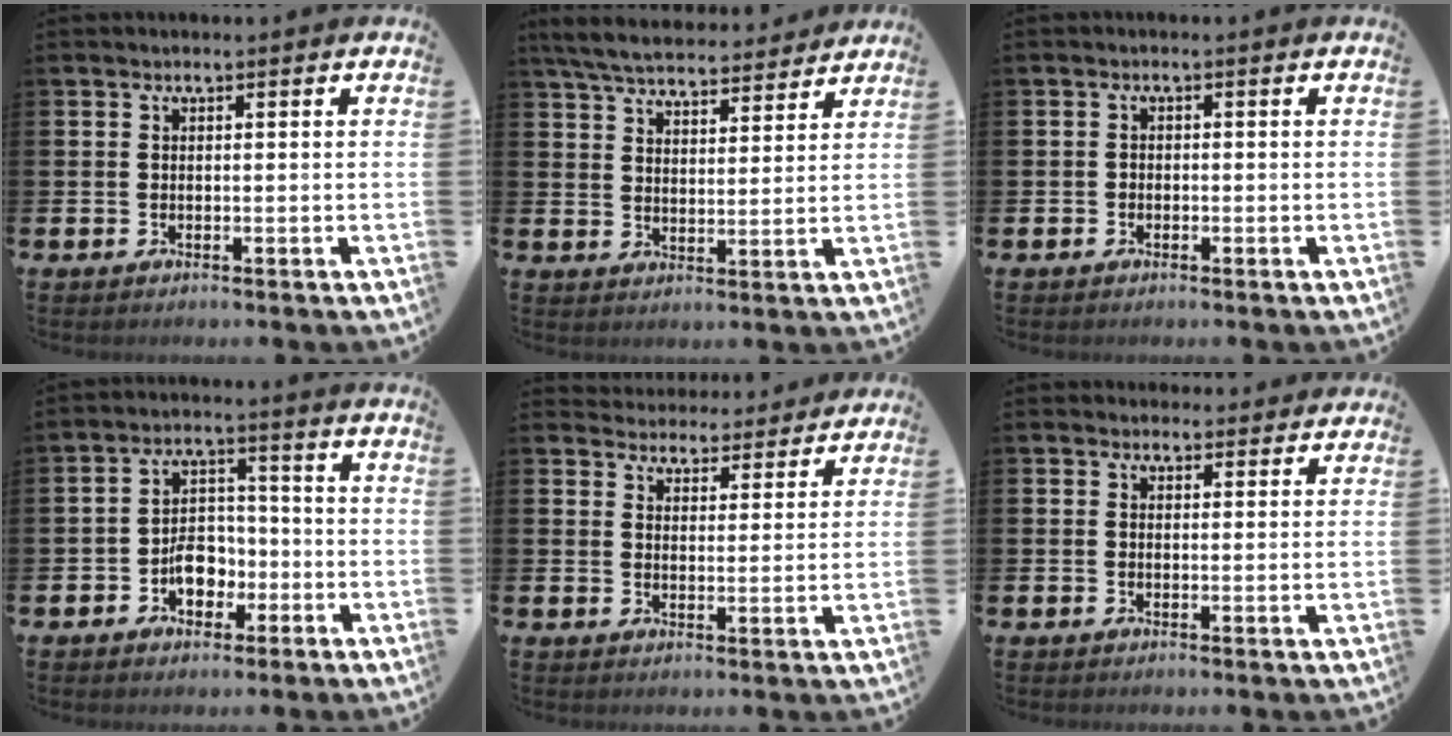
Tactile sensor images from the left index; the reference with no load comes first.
{"total": 6.6, "force": [6.3, 1.2, 1.5], "torque": [-0.052, -0.034, 0.112]}
{"total": 0.9, "force": [-0.6, 0.7, 0.2], "torque": [-0.013, 0.006, -0.012]}
{"total": 5.7, "force": [-2.1, 4.0, 3.4], "torque": [-0.053, 0.012, -0.043]}
{"total": 4.2, "force": [4.1, 1.1, -0.5], "torque": [-0.008, -0.031, 0.072]}
{"total": 1.9, "force": [1.8, 0.7, -0.1], "torque": [0.006, -0.005, 0.032]}